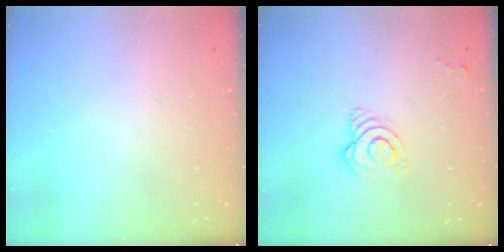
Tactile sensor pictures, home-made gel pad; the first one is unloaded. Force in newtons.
{"total": 8.4, "press": 8.3, "slide": 0.9}